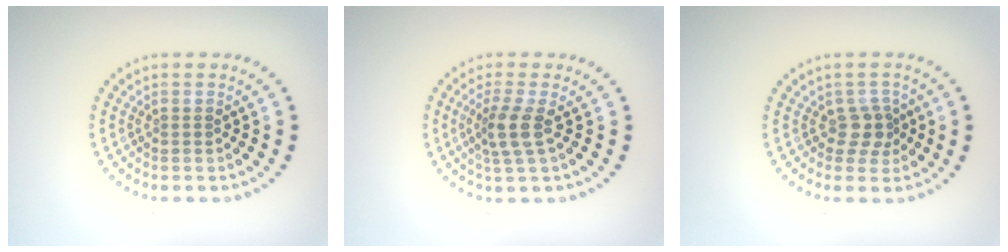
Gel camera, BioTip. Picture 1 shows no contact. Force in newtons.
{"total": 2.6, "press": 2.0, "slide": 1.7}
{"total": 2.1, "press": 1.6, "slide": 1.3}